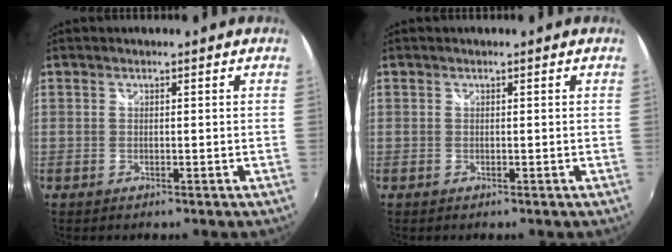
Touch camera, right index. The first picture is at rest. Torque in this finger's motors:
{"motor_torque": [-0.06, 0.06, 0.00, 0.00]}